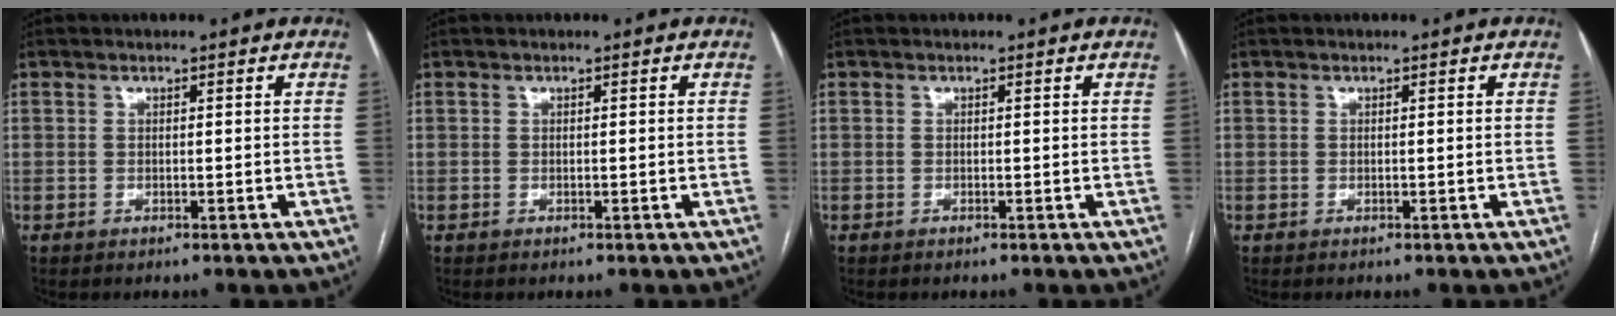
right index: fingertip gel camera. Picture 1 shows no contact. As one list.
[{"total": 0.0}, {"total": 0.0}, {"total": 0.0}]